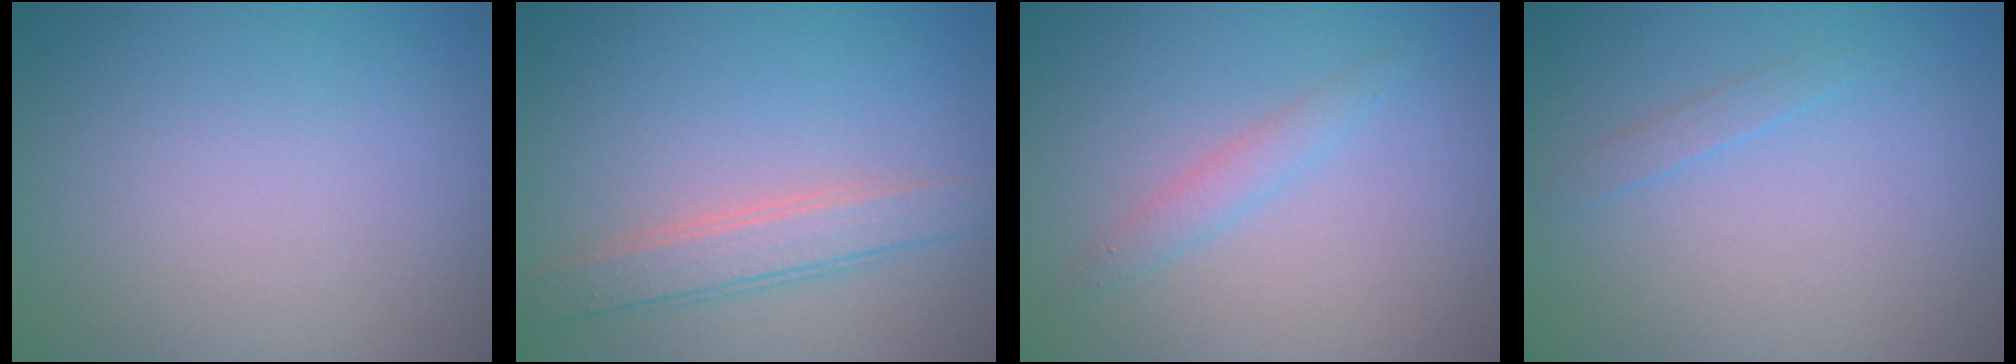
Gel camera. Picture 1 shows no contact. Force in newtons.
{"total": 3.0, "press": 3.0, "slide": 0.2}
{"total": 1.4, "press": 1.4, "slide": 0.1}
{"total": 0.8, "press": 0.8, "slide": 0.1}